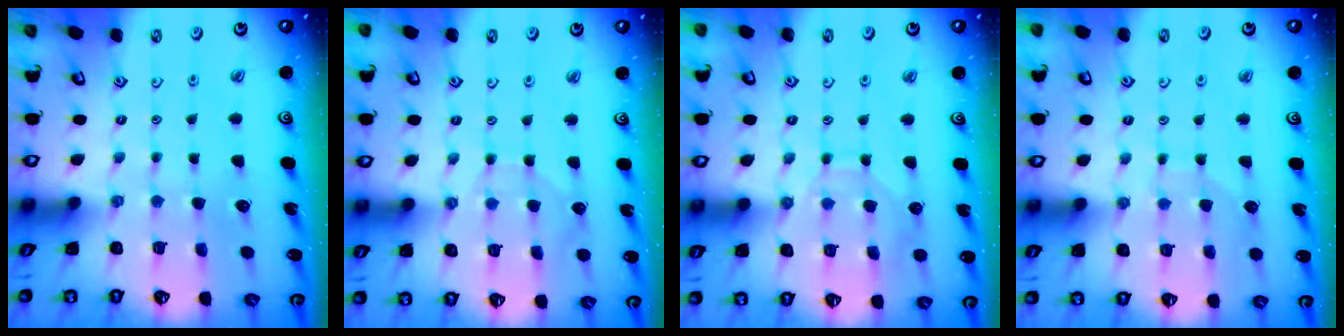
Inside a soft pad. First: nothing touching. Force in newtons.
{"total": 6.0, "press": 6.0, "slide": 0.6}
{"total": 8.9, "press": 8.9, "slide": 0.7}
{"total": 6.8, "press": 6.8, "slide": 0.5}